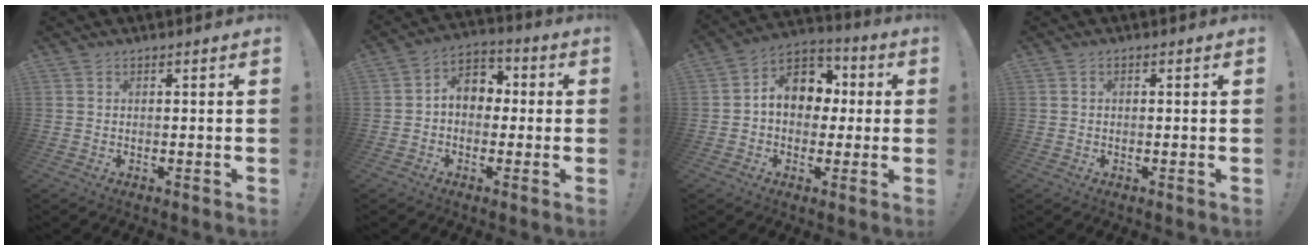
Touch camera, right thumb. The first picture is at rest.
{"total": 8.4, "force": [0.5, 6.6, 5.2], "torque": [-0.090, 0.020, 0.018]}
{"total": 12.3, "force": [1.7, 9.6, 7.5], "torque": [-0.104, 0.012, 0.040]}
{"total": 0.8, "force": [-0.2, 0.5, 0.5], "torque": [-0.015, 0.006, -0.003]}